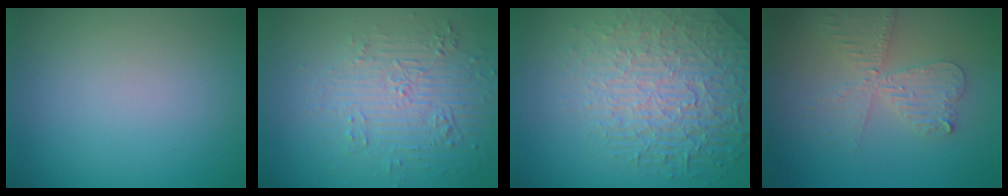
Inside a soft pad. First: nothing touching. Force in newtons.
{"total": 4.4, "press": 3.4, "slide": 2.8}
{"total": 7.0, "press": 5.6, "slide": 4.2}
{"total": 4.0, "press": 3.4, "slide": 2.1}